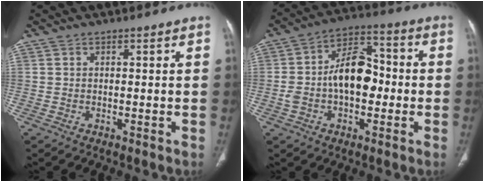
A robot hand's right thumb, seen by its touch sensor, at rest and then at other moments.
{"total": 13.5, "force": [-1.2, 8.3, 10.6], "torque": [-0.163, 0.045, -0.024]}